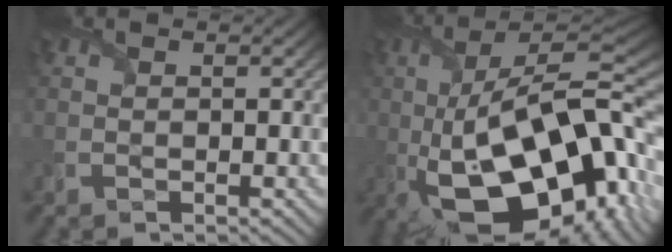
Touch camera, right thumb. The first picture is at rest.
{"total": 22.3, "force": [-4.4, 10.2, 19.3], "torque": [-0.315, -0.008, -0.078]}